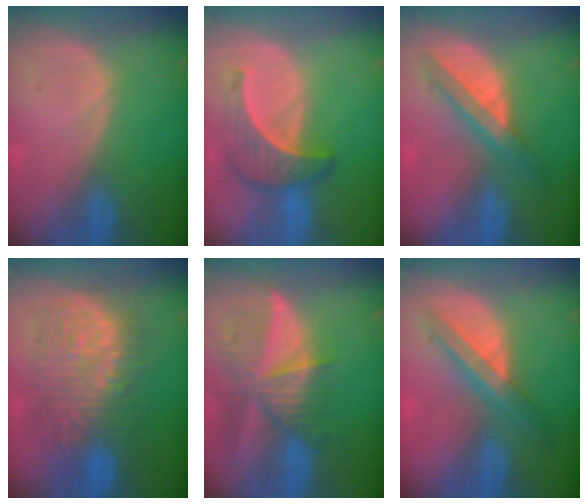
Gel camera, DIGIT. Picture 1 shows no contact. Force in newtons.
{"total": 6.4, "press": 6.3, "slide": 0.7}
{"total": 5.7, "press": 5.6, "slide": 1.4}
{"total": 12.1, "press": 12.0, "slide": 1.1}
{"total": 9.8, "press": 8.6, "slide": 4.6}
{"total": 7.1, "press": 6.0, "slide": 3.8}